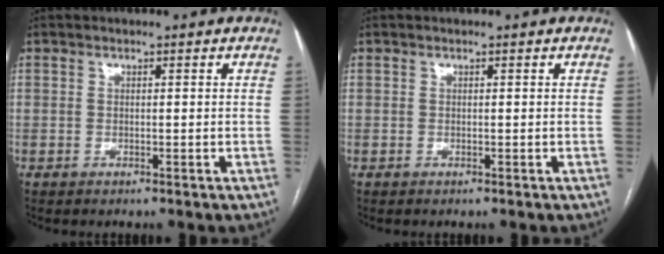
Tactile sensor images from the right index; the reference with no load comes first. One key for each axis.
{"total": 0.0}